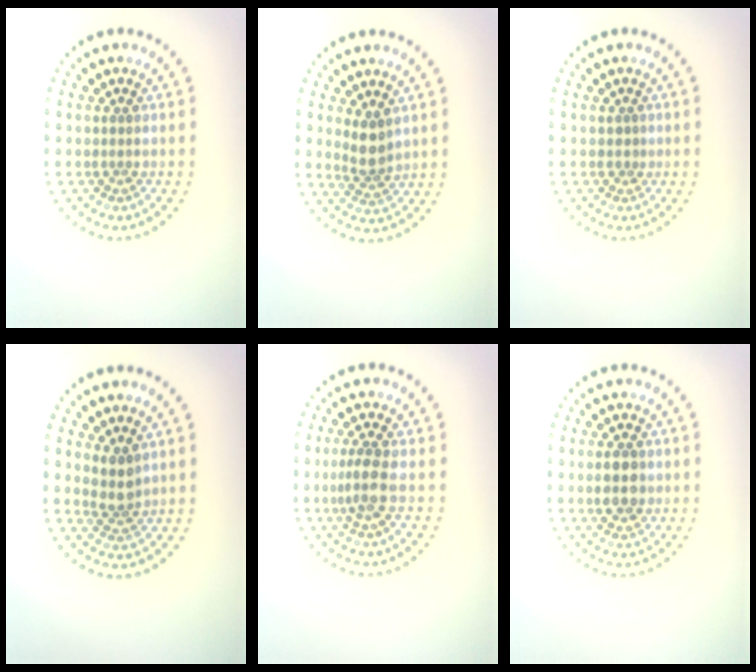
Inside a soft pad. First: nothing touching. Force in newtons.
{"total": 2.4, "press": 1.9, "slide": 1.4}
{"total": 0.5, "press": 0.3, "slide": 0.4}
{"total": 2.1, "press": 1.7, "slide": 1.1}
{"total": 2.2, "press": 1.8, "slide": 1.2}
{"total": 2.8, "press": 2.8, "slide": 0.2}